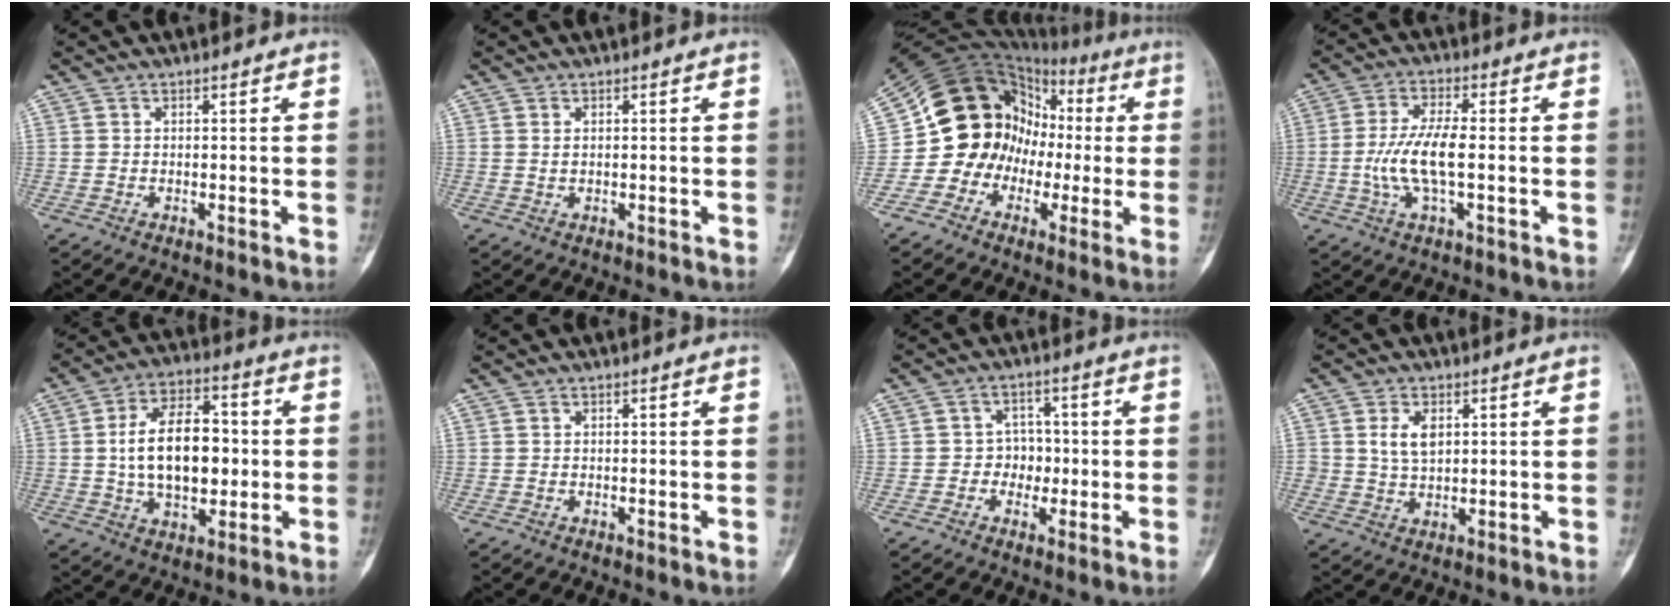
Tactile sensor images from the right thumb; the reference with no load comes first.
{"total": 0.9, "force": [0.3, 0.6, 0.6], "torque": [-0.013, -0.001, 0.009]}
{"total": 15.1, "force": [-2.4, 13.9, 5.4], "torque": [-0.048, 0.087, -0.041]}
{"total": 9.1, "force": [-1.0, 2.8, 8.6], "torque": [-0.191, 0.009, -0.022]}
{"total": 16.1, "force": [0.3, 9.5, 13.0], "torque": [-0.195, 0.018, 0.005]}
{"total": 0.0}
{"total": 5.1, "force": [-0.8, 4.5, 2.2], "torque": [0.005, 0.016, -0.021]}
{"total": 5.0, "force": [1.5, 3.3, 3.5], "torque": [-0.054, -0.007, 0.031]}